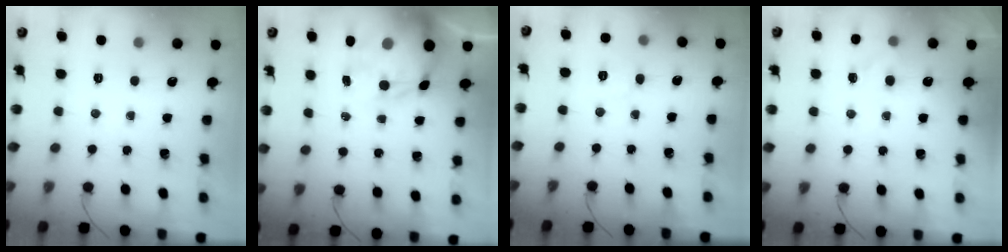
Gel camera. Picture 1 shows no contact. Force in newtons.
{"total": 12.5, "press": 12.1, "slide": 3.3}
{"total": 4.1, "press": 3.9, "slide": 1.3}
{"total": 5.1, "press": 4.9, "slide": 1.5}